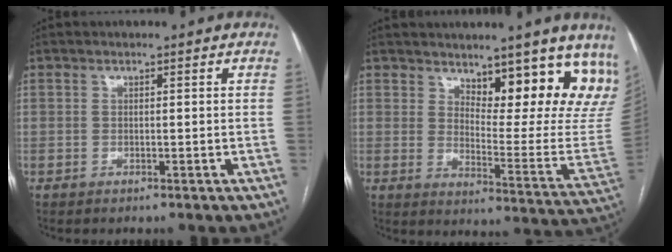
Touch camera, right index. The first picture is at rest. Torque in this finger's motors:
{"motor_torque": [0.25, 0.36, 0.12, 0.01]}